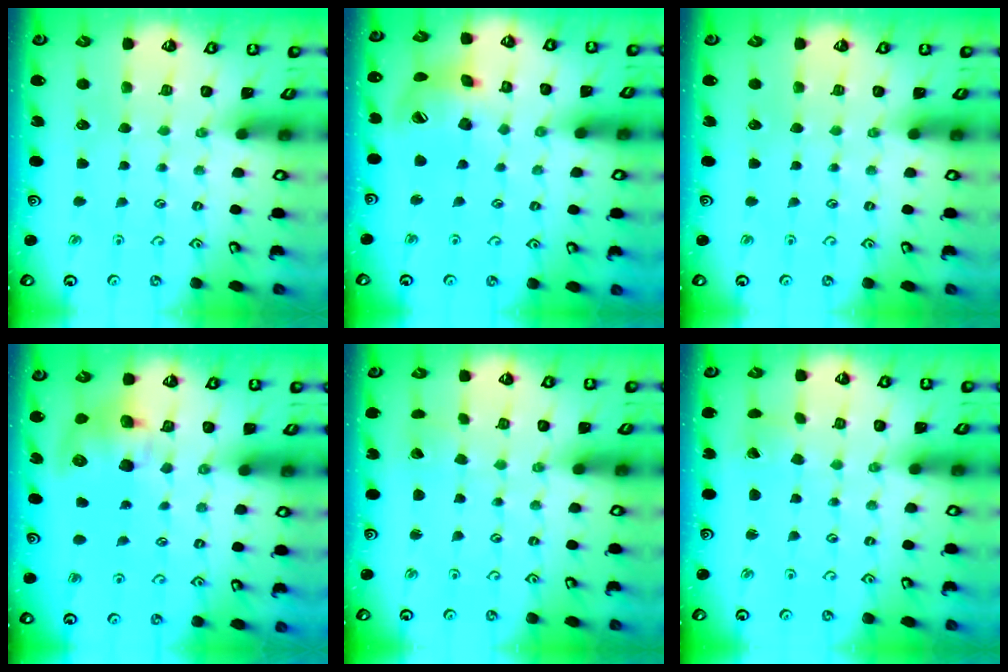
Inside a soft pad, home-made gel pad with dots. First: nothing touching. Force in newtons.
{"total": 15.3, "press": 15.1, "slide": 2.3}
{"total": 0.0}
{"total": 10.7, "press": 10.6, "slide": 1.7}
{"total": 1.5, "press": 1.5, "slide": 0.0}
{"total": 0.7, "press": 0.7, "slide": 0.0}